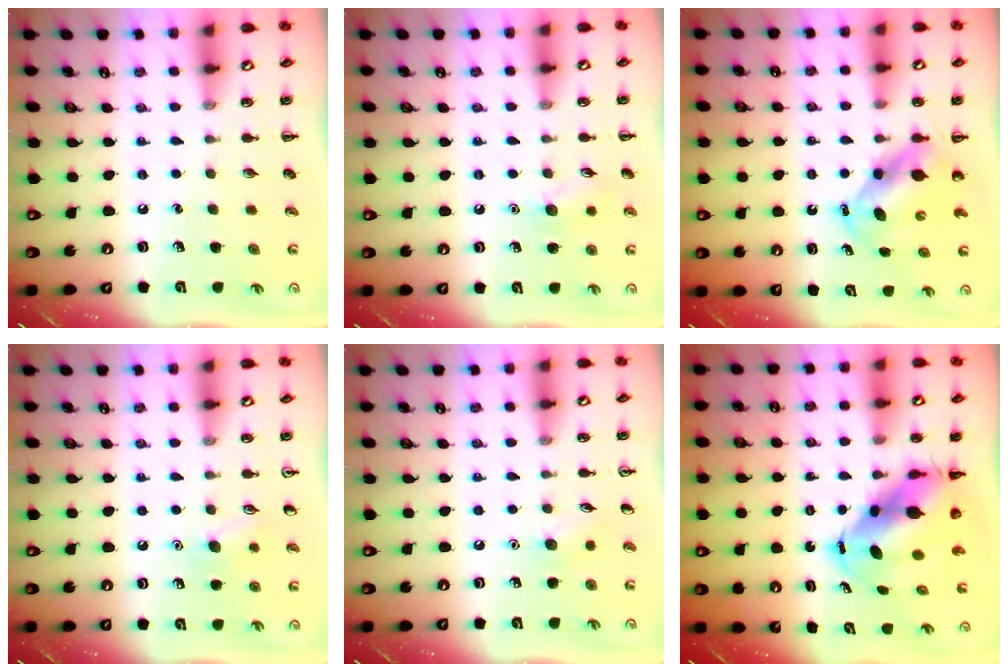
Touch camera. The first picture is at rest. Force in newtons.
{"total": 7.1, "press": 7.0, "slide": 1.4}
{"total": 5.5, "press": 5.4, "slide": 0.9}
{"total": 7.7, "press": 7.5, "slide": 1.9}
{"total": 4.8, "press": 4.5, "slide": 1.5}
{"total": 9.5, "press": 9.1, "slide": 2.7}